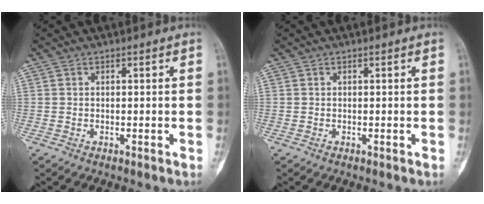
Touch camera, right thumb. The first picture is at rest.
{"total": 0.0}